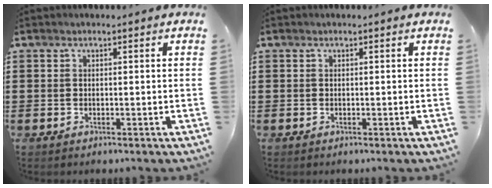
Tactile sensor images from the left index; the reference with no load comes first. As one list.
[{"total": 0.0}]